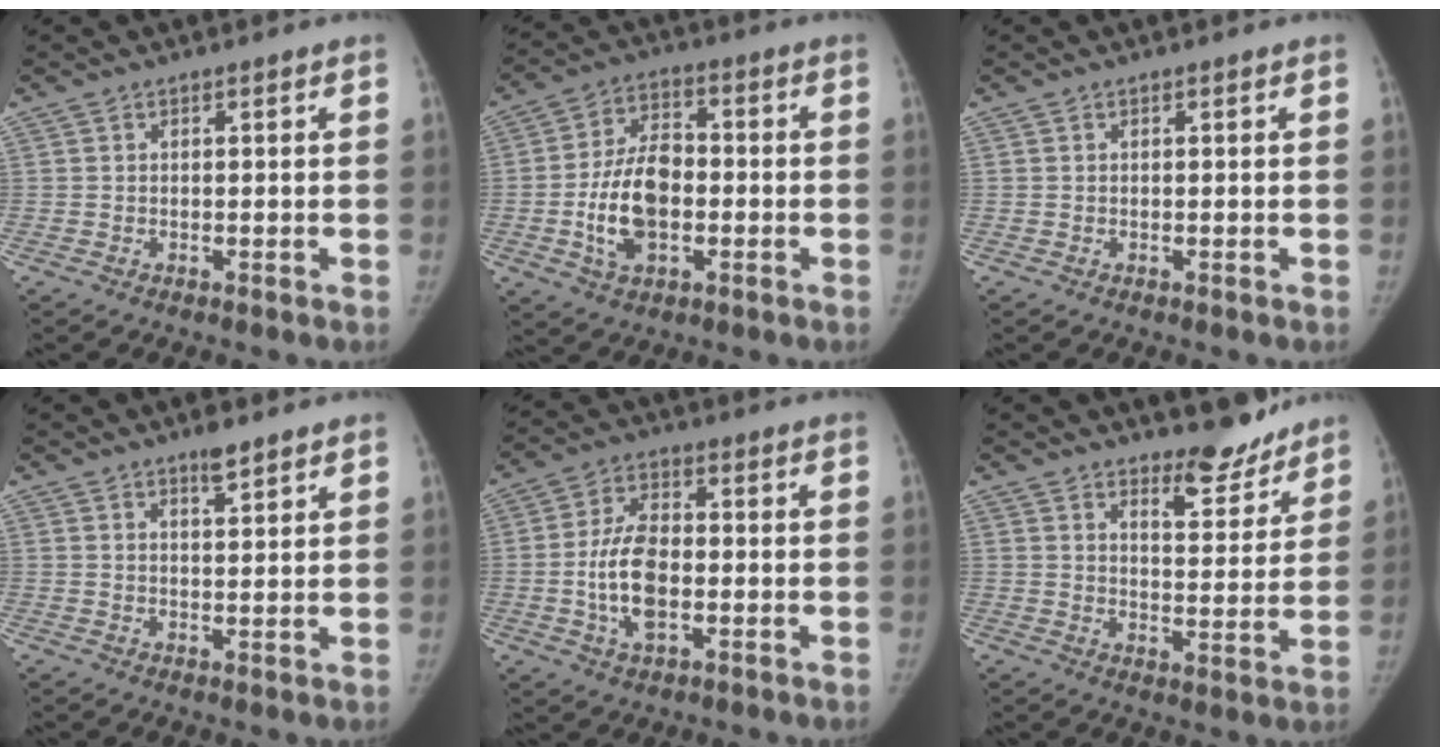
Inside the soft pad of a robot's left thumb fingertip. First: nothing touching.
{"total": 12.6, "force": [-2.5, 7.8, 9.6], "torque": [-0.159, 0.019, -0.046]}
{"total": 0.0}
{"total": 3.5, "force": [2.7, 0.9, 2.1], "torque": [-0.021, -0.018, 0.042]}
{"total": 10.4, "force": [-1.8, 5.7, 8.5], "torque": [-0.151, 0.014, -0.035]}
{"total": 8.4, "force": [7.3, 2.7, 3.3], "torque": [-0.014, -0.062, 0.112]}